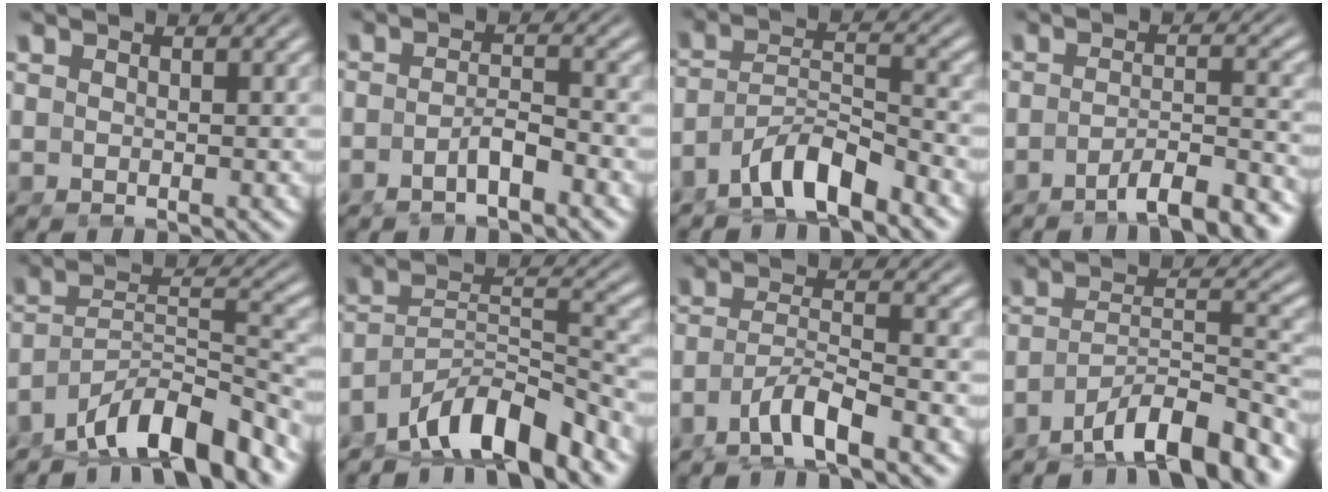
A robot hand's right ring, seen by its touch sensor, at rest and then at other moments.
{"total": 2.6, "force": [-2.0, 0.3, 1.6], "torque": [-0.024, -0.007, -0.035]}
{"total": 5.4, "force": [-3.9, 2.4, 2.9], "torque": [-0.059, -0.023, -0.055]}
{"total": 5.1, "force": [-4.3, 0.4, 2.6], "torque": [-0.029, -0.014, -0.066]}
{"total": 9.7, "force": [-6.0, 5.3, 5.5], "torque": [-0.101, -0.039, -0.088]}
{"total": 8.8, "force": [-5.6, 4.6, 4.9], "torque": [-0.092, -0.039, -0.081]}
{"total": 4.4, "force": [-2.5, 1.9, 3.1], "torque": [-0.068, -0.021, -0.036]}
{"total": 8.2, "force": [-5.7, 3.3, 4.8], "torque": [-0.067, -0.023, -0.082]}